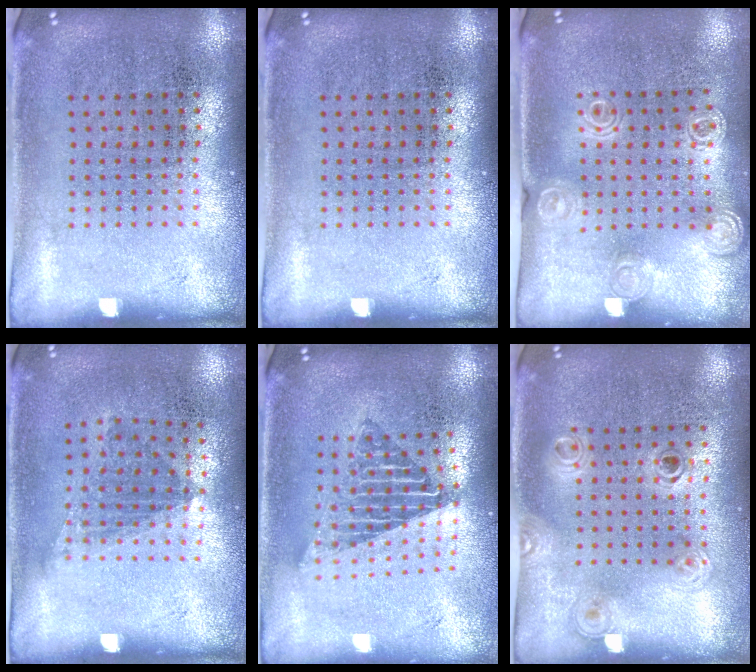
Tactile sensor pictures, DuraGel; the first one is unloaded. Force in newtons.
{"total": 0.0}
{"total": 1.4, "press": 1.4, "slide": 0.1}
{"total": 1.1, "press": 0.8, "slide": 0.7}
{"total": 1.7, "press": 1.3, "slide": 1.1}
{"total": 1.2, "press": 1.0, "slide": 0.6}